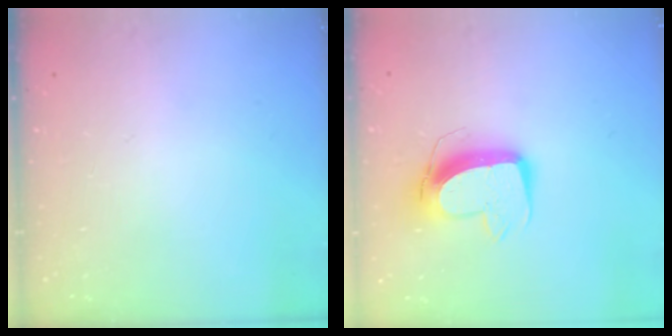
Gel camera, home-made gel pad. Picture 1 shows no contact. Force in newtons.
{"total": 11.7, "press": 11.6, "slide": 1.0}